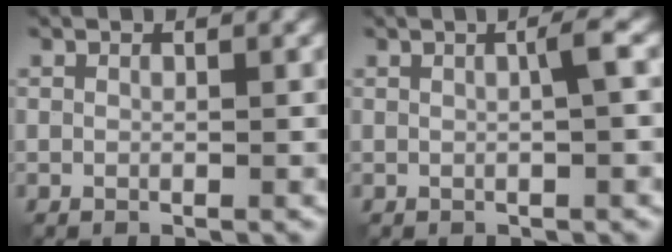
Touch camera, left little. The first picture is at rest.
{"total": 1.9, "force": [0.2, 0.3, 1.8], "torque": [-0.027, 0.009, -0.001]}